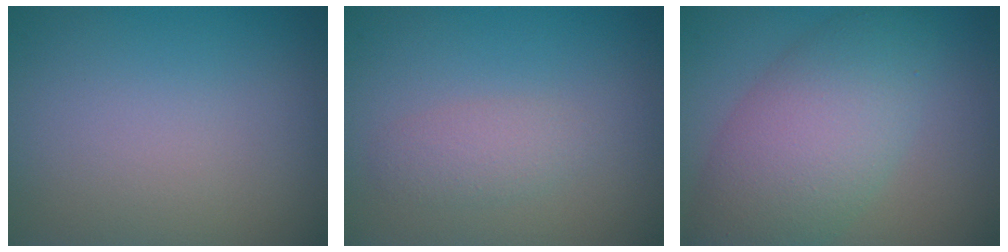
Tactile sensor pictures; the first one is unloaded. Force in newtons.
{"total": 1.7, "press": 1.7, "slide": 0.2}
{"total": 6.8, "press": 6.8, "slide": 0.2}